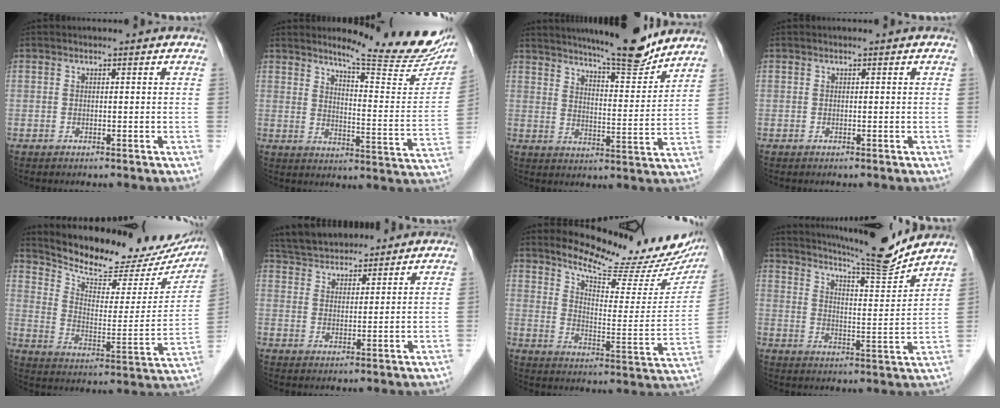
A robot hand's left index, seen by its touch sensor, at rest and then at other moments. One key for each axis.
{"total": 18.3, "fx": 15.9, "fy": 1.4, "fz": 9.1, "tx": -0.119, "ty": -0.078, "tz": 0.194}
{"total": 13.3, "fx": 12.0, "fy": 0.7, "fz": 5.6, "tx": -0.084, "ty": -0.016, "tz": 0.173}
{"total": 0.0}
{"total": 22.5, "fx": 20.2, "fy": 7.0, "fz": 7.1, "tx": -0.104, "ty": -0.033, "tz": 0.269}
{"total": 13.1, "fx": 12.0, "fy": 3.7, "fz": 3.6, "tx": -0.066, "ty": 0.037, "tz": 0.201}
{"total": 17.9, "fx": 16.0, "fy": 3.4, "fz": 7.2, "tx": -0.102, "ty": -0.054, "tz": 0.209}
{"total": 14.3, "fx": 13.4, "fy": -0.6, "fz": 4.9, "tx": -0.089, "ty": -0.023, "tz": 0.195}